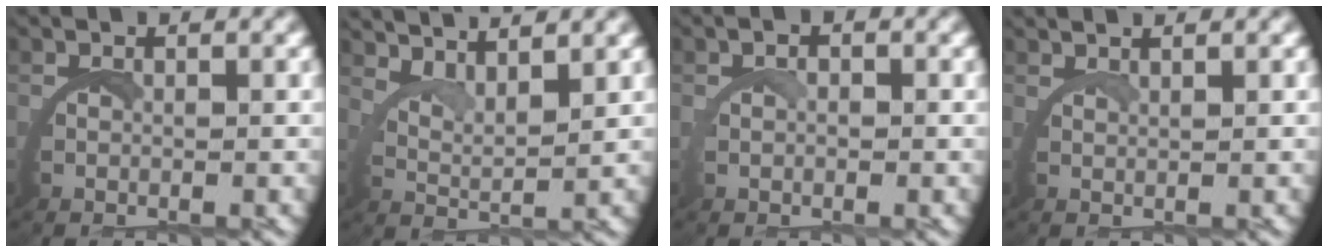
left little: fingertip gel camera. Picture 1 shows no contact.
{"total": 5.4, "force": [4.6, 1.3, 2.4], "torque": [-0.057, 0.002, 0.071]}
{"total": 0.9, "force": [0.4, 0.2, 0.7], "torque": [-0.019, -0.003, 0.008]}
{"total": 2.3, "force": [2.0, -1.2, 0.3], "torque": [-0.007, 0.003, 0.035]}